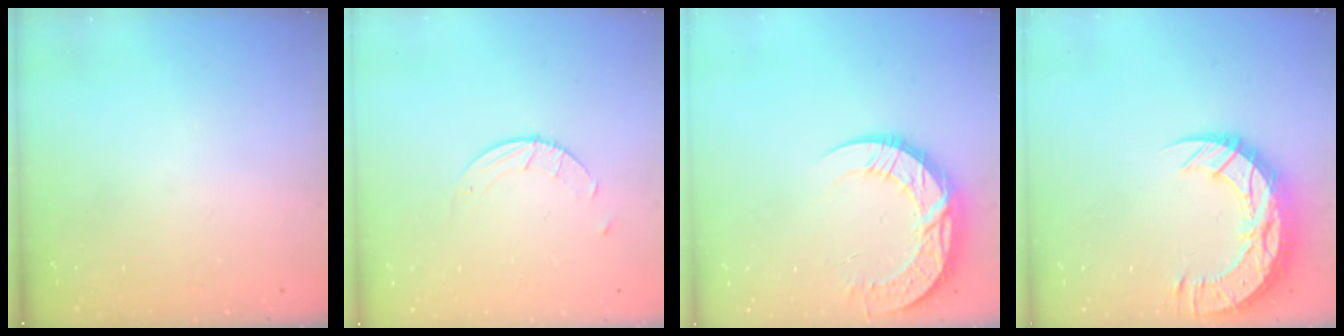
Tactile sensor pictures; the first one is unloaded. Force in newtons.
{"total": 4.6, "press": 4.5, "slide": 0.5}
{"total": 13.2, "press": 13.2, "slide": 1.0}
{"total": 16.8, "press": 16.7, "slide": 1.1}